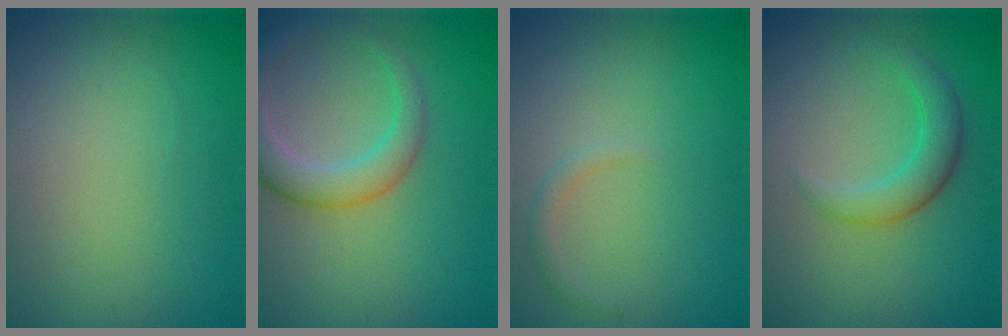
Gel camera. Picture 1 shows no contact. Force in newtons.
{"total": 4.7, "press": 4.7, "slide": 0.3}
{"total": 0.9, "press": 0.9, "slide": 0.0}
{"total": 3.3, "press": 3.3, "slide": 0.1}